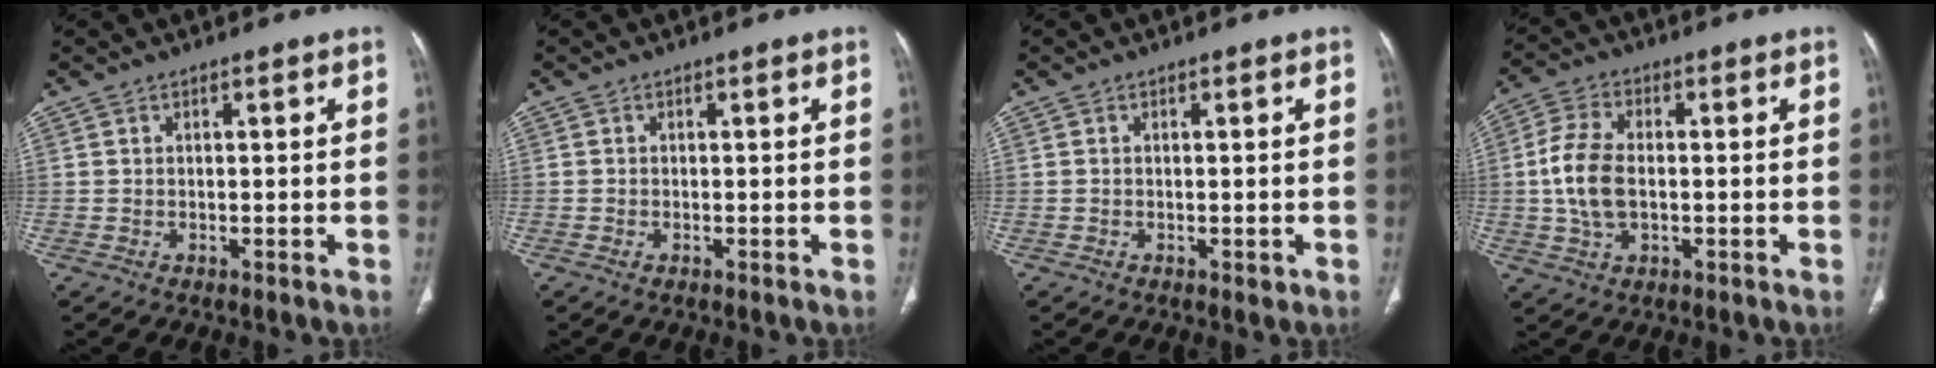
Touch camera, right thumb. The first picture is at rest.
{"total": 0.6, "force": [-0.3, 0.3, 0.4], "torque": [-0.010, 0.002, -0.005]}
{"total": 0.7, "force": [-0.2, 0.4, 0.6], "torque": [-0.009, -0.002, -0.002]}
{"total": 9.5, "force": [-0.4, 5.6, 7.6], "torque": [-0.161, 0.010, -0.011]}